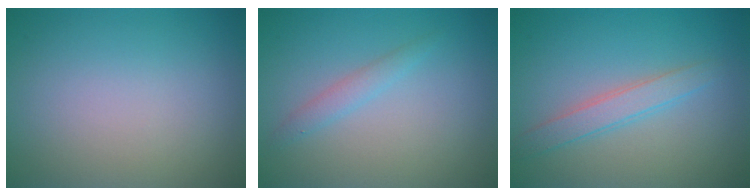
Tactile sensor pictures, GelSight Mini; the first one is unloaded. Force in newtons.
{"total": 1.4, "press": 1.4, "slide": 0.1}
{"total": 2.3, "press": 2.3, "slide": 0.1}